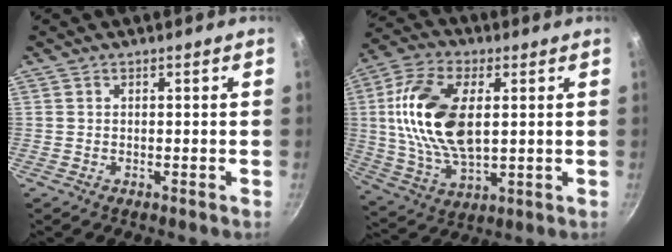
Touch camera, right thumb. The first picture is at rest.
{"total": 18.2, "force": [2.8, 9.7, 15.1], "torque": [-0.287, -0.002, 0.050]}